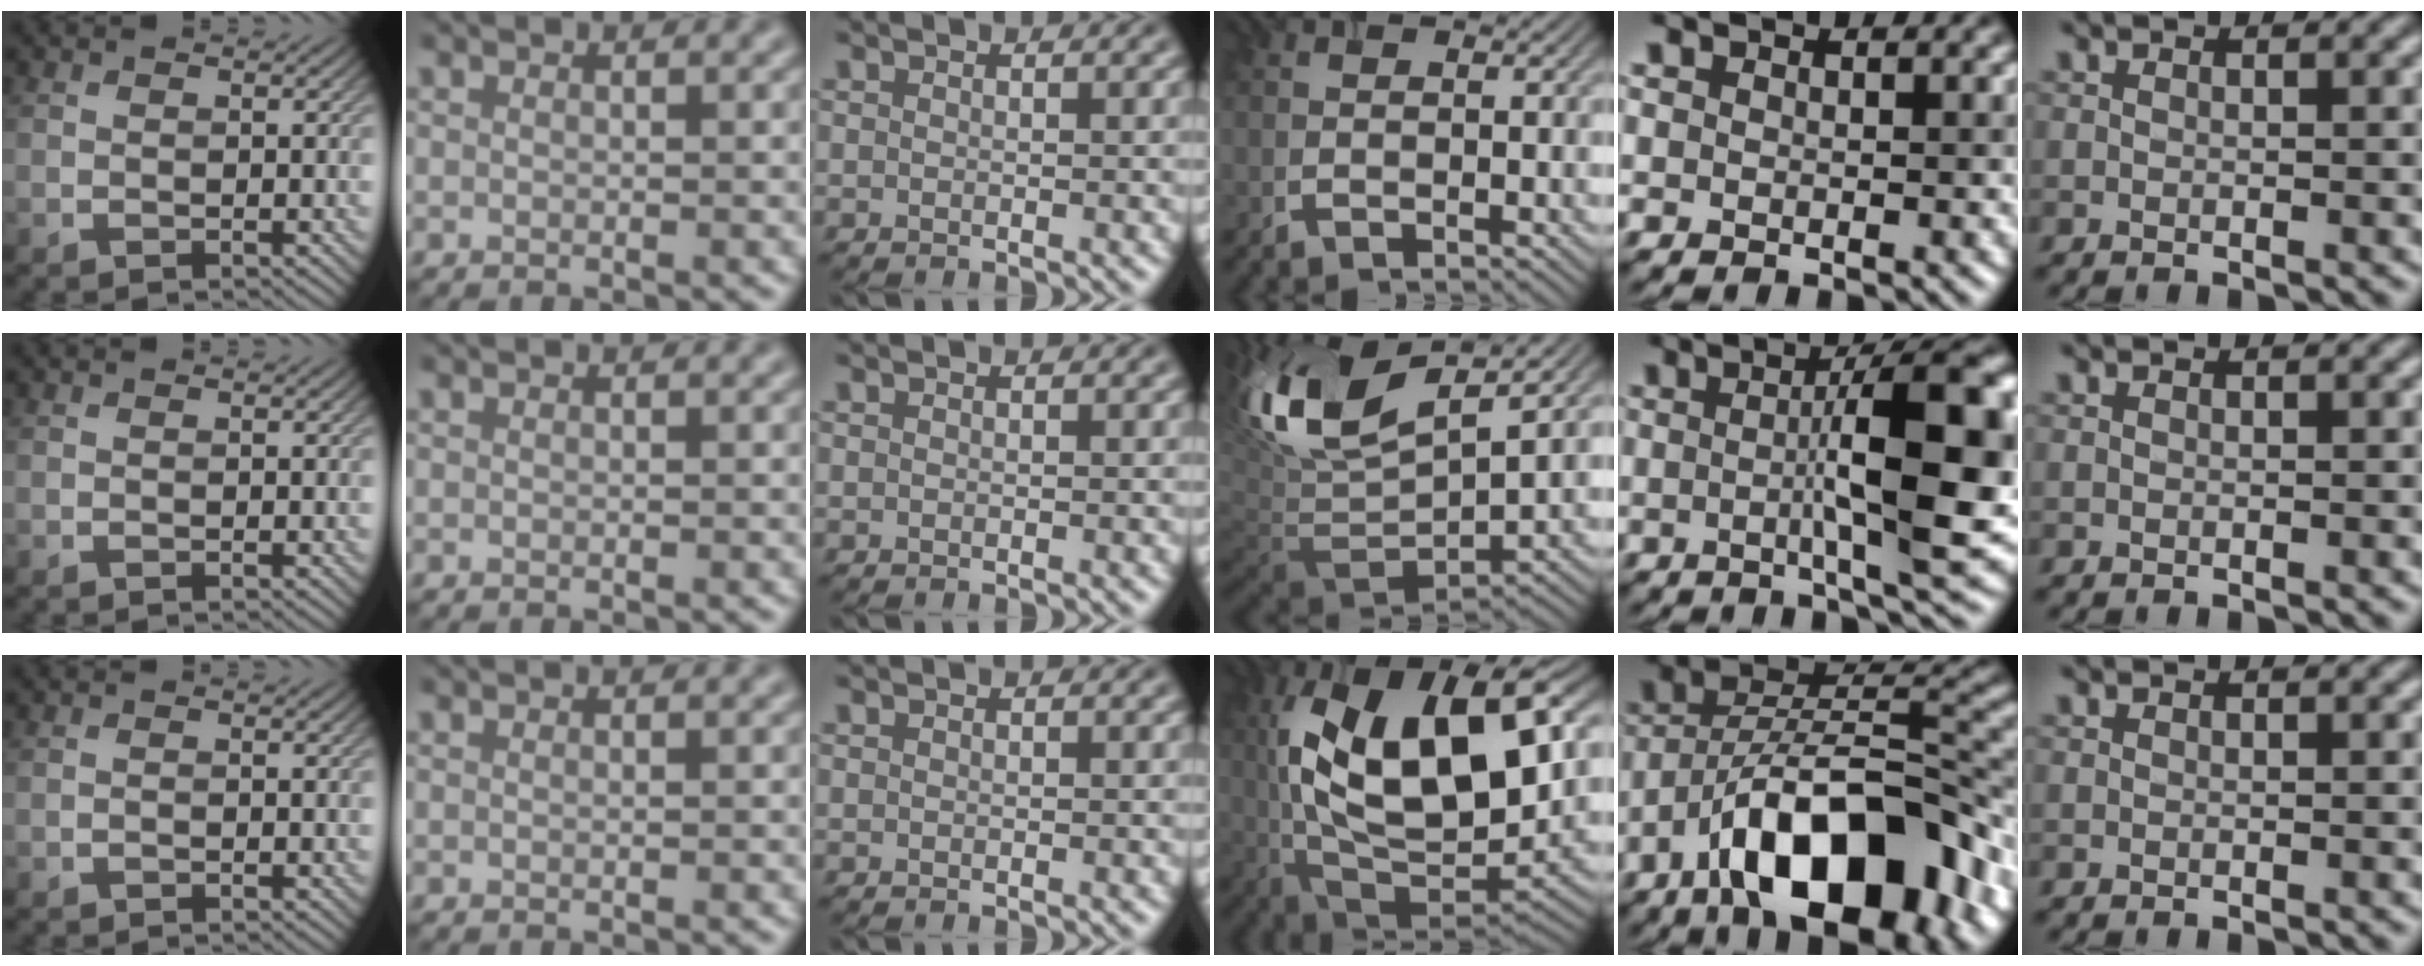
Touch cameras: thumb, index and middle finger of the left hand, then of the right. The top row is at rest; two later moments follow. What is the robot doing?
{"motion": "extract", "object": "airpods case & airpods"}